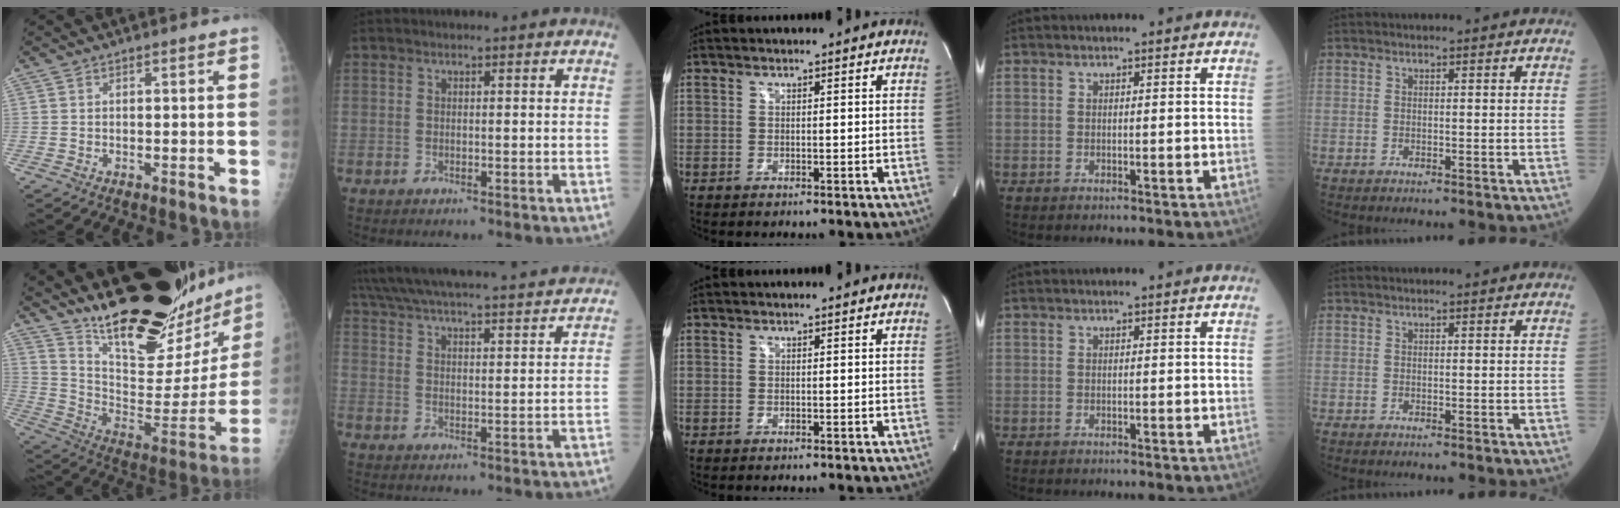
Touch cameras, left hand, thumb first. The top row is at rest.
{"thumb": {"total": 29.8, "force": [23.7, 8.7, 15.8], "torque": [-0.213, -0.132, 0.353]}, "index": {"total": 28.6, "force": [26.5, 2.0, 10.7], "torque": [-0.195, -0.004, 0.361]}}